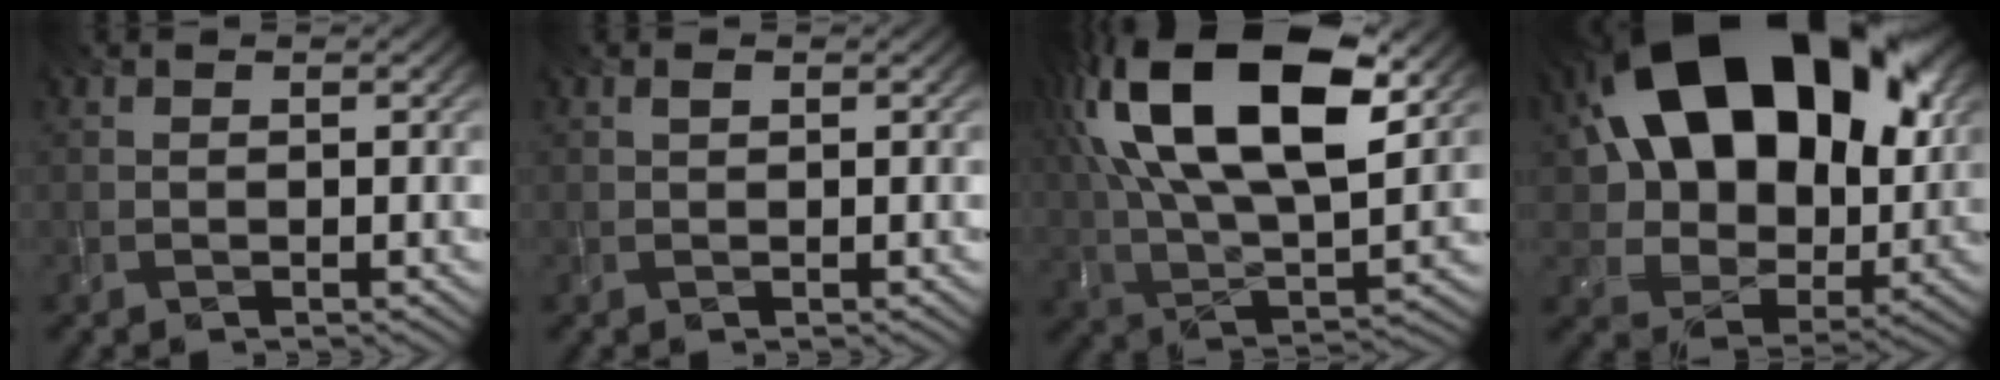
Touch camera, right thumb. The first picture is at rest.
{"total": 0.5, "force": [0.1, 0.3, 0.4], "torque": [-0.006, -0.001, 0.002]}
{"total": 20.7, "force": [7.8, 10.2, 16.3], "torque": [-0.335, 0.040, 0.121]}
{"total": 20.5, "force": [7.3, 13.6, 13.5], "torque": [-0.247, 0.031, 0.137]}